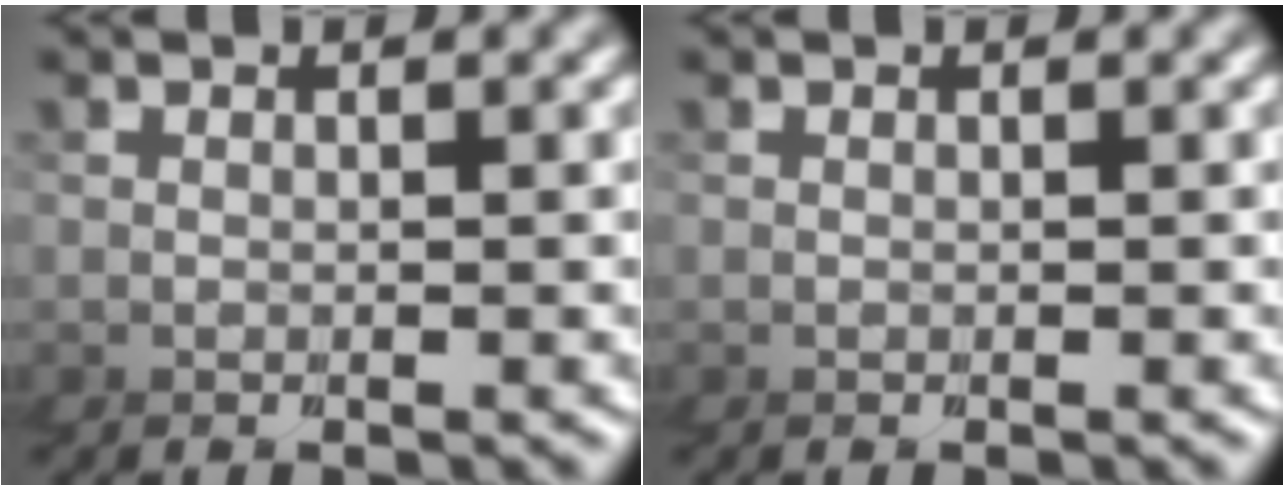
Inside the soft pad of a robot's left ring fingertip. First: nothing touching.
{"total": 0.0}